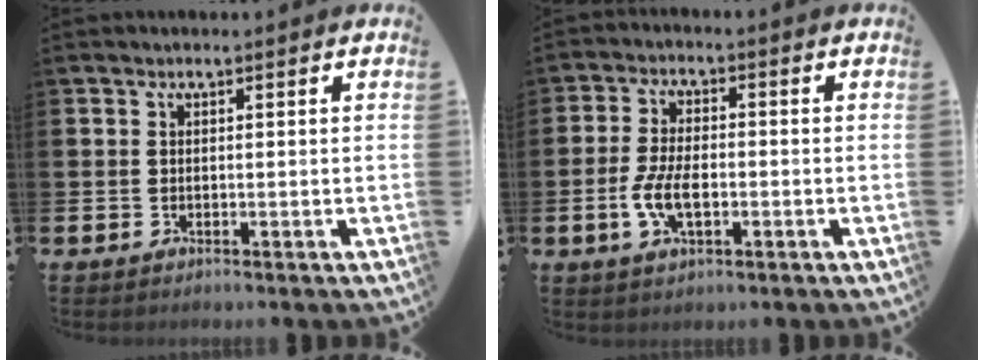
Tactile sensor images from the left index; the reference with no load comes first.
{"total": 5.4, "force": [-1.2, 2.6, 4.6], "torque": [-0.092, 0.000, -0.023]}